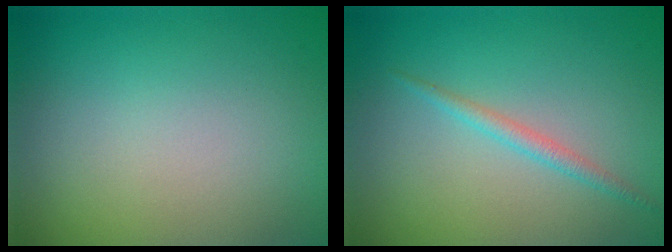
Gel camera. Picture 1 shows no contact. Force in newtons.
{"total": 1.4, "press": 1.4, "slide": 0.1}